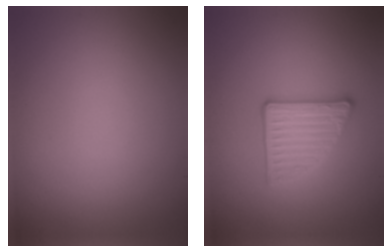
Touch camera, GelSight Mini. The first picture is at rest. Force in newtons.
{"total": 3.5, "press": 3.0, "slide": 1.7}